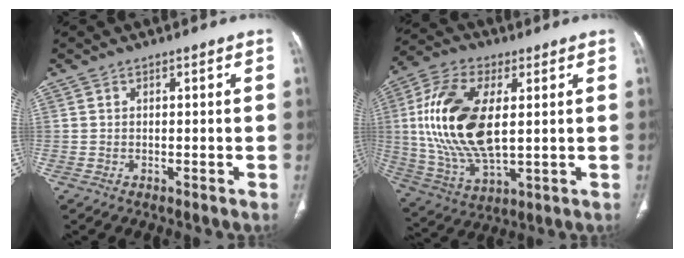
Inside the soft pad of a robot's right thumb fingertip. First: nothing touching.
{"total": 19.8, "force": [2.7, 10.0, 16.9], "torque": [-0.344, -0.007, 0.055]}